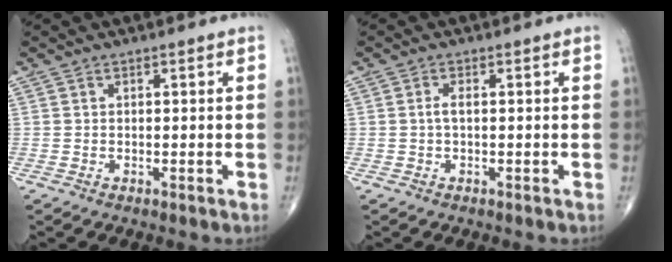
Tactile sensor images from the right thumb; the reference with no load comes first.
{"total": 1.4, "force": [-0.1, 0.4, 1.4], "torque": [-0.029, 0.000, -0.003]}